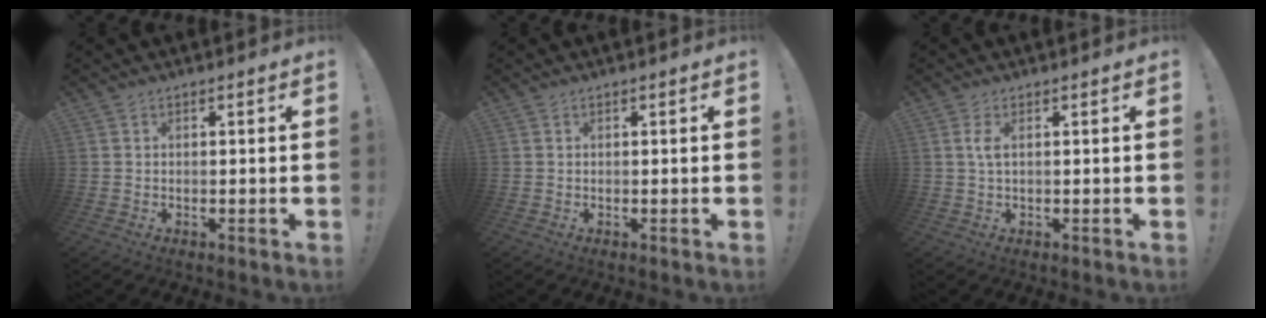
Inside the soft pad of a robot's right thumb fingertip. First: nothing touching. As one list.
[{"total": 0.0}, {"total": 2.4, "force": [0.6, 0.6, 2.2], "torque": [-0.036, -0.001, 0.007]}]